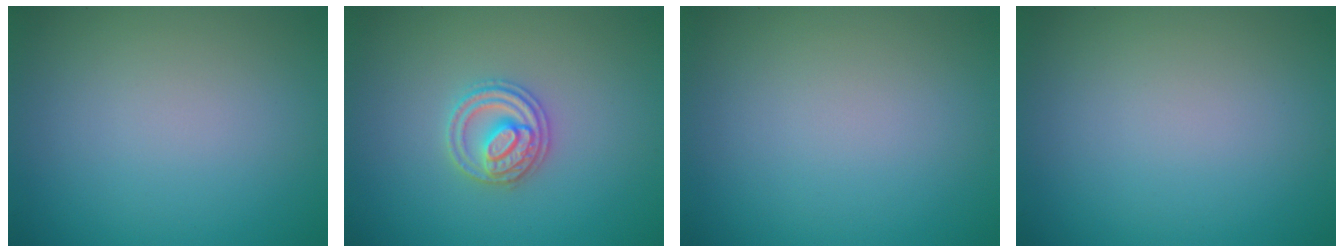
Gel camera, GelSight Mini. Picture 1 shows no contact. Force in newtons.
{"total": 2.8, "press": 2.7, "slide": 0.5}
{"total": 0.0}
{"total": 0.0}